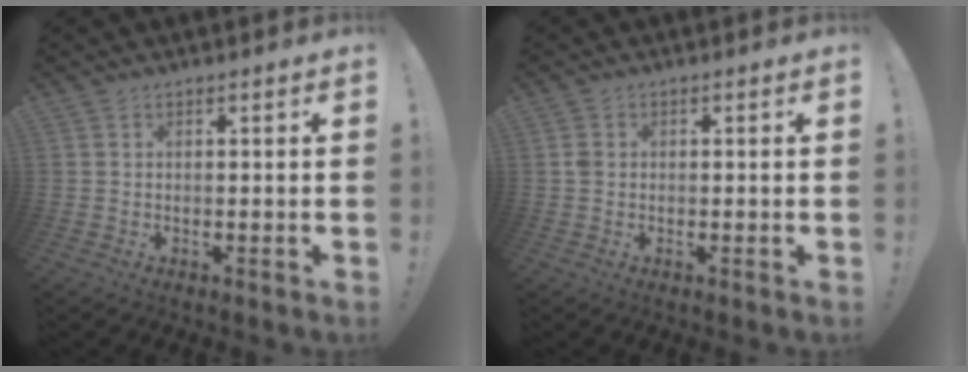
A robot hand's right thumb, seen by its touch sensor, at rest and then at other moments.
{"total": 1.4, "force": [0.2, 1.2, 0.8], "torque": [-0.019, 0.006, 0.005]}